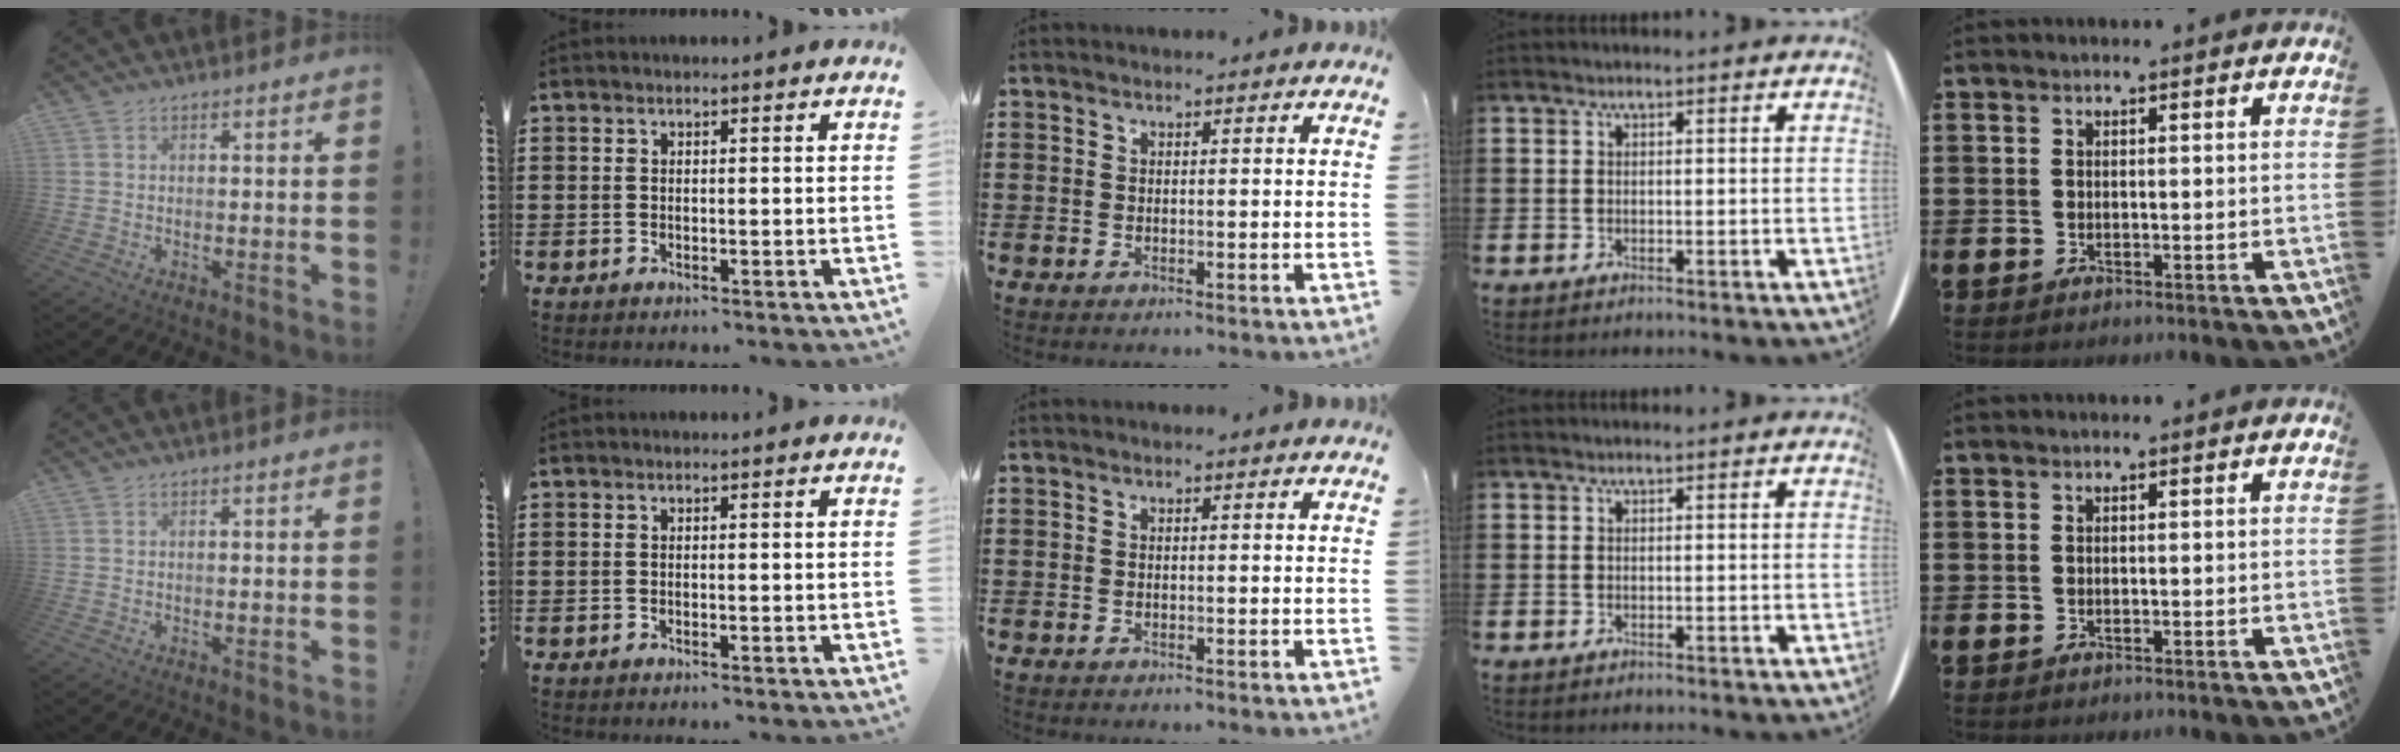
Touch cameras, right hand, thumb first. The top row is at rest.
{}